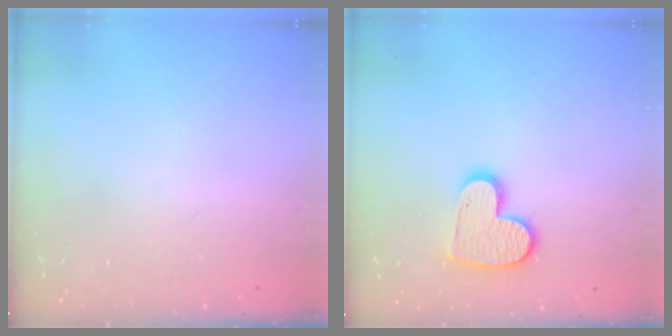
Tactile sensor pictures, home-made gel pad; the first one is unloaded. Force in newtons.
{"total": 11.1, "press": 11.1, "slide": 0.8}